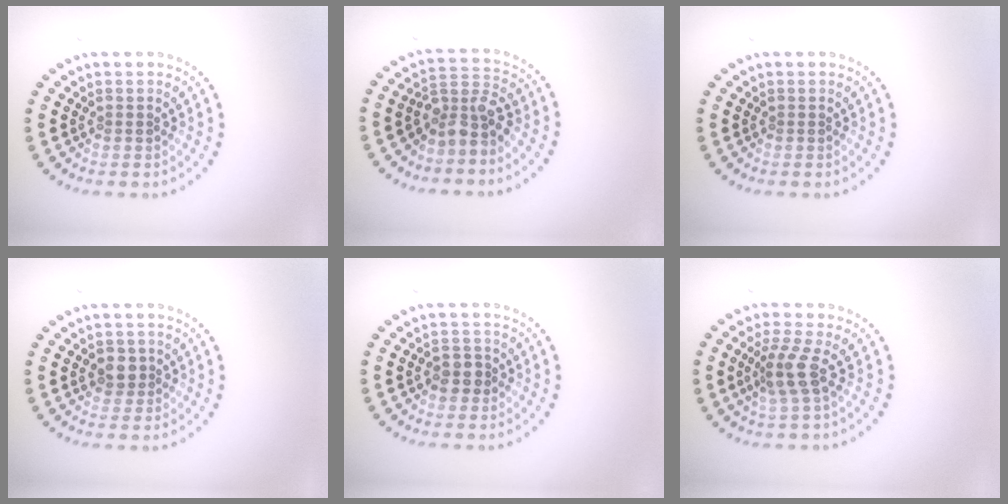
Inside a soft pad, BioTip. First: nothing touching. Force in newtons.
{"total": 3.5, "press": 2.8, "slide": 2.2}
{"total": 0.0}
{"total": 1.8, "press": 1.6, "slide": 0.7}
{"total": 1.8, "press": 1.8, "slide": 0.4}
{"total": 2.8, "press": 2.1, "slide": 1.8}